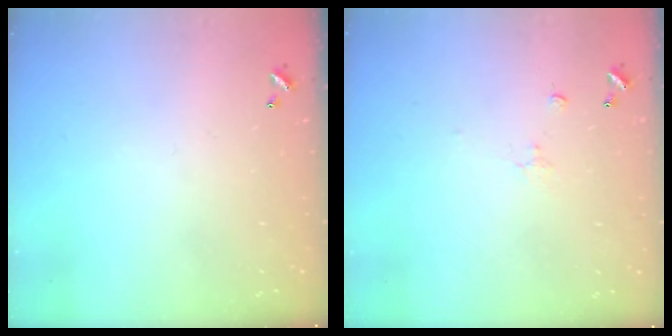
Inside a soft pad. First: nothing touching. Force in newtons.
{"total": 1.1, "press": 0.9, "slide": 0.5}